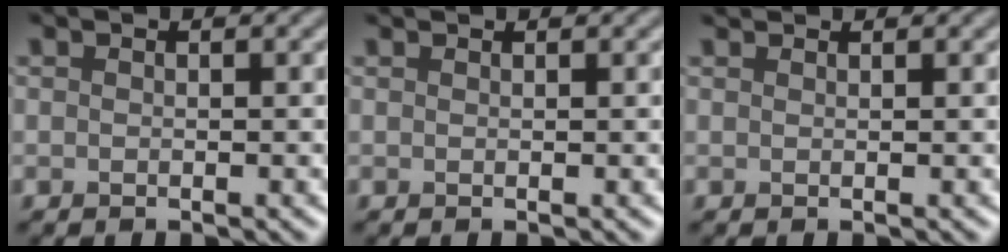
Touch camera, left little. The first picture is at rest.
{"total": 0.8, "force": [0.8, 0.1, 0.2], "torque": [-0.006, -0.005, 0.007]}
{"total": 1.3, "force": [1.2, 0.1, 0.3], "torque": [-0.011, -0.001, 0.015]}